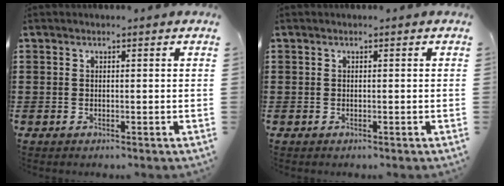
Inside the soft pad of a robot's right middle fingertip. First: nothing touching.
{"total": 0.0}